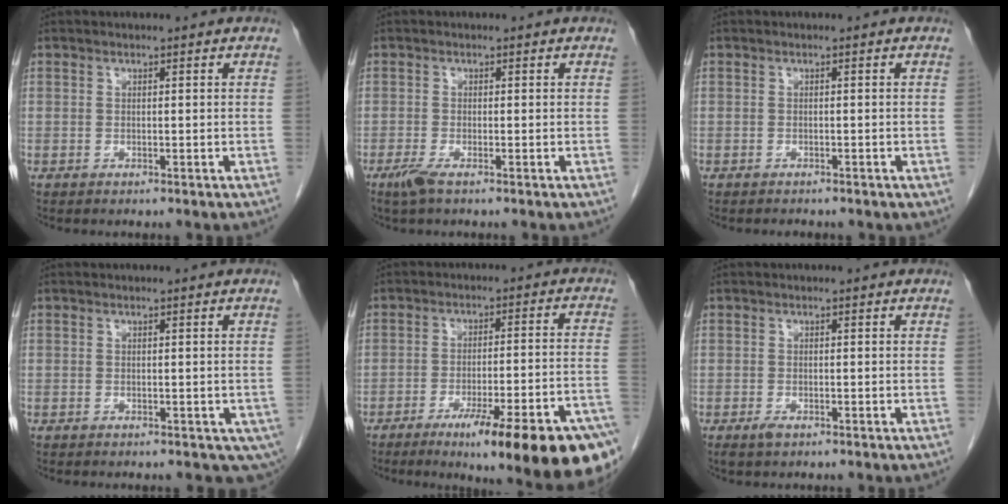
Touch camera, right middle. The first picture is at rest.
{"total": 2.1, "force": [-1.3, 0.3, 1.6], "torque": [-0.039, -0.007, -0.030]}
{"total": 1.7, "force": [-1.4, 0.8, 0.6], "torque": [-0.013, -0.002, -0.012]}
{"total": 4.1, "force": [-1.8, 2.4, 2.8], "torque": [-0.025, -0.005, -0.024]}
{"total": 22.2, "force": [-15.2, 1.8, 16.1], "torque": [-0.135, 0.000, -0.213]}
{"total": 1.4, "force": [-0.8, 0.6, 0.9], "torque": [-0.020, -0.002, -0.011]}